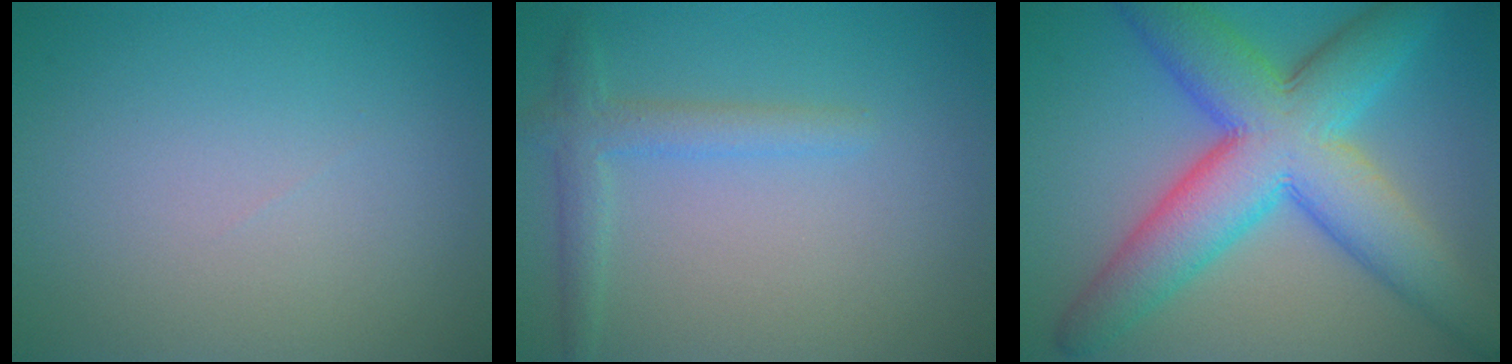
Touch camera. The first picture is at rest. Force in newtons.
{"total": 2.4, "press": 2.4, "slide": 0.0}
{"total": 11.2, "press": 11.2, "slide": 0.2}